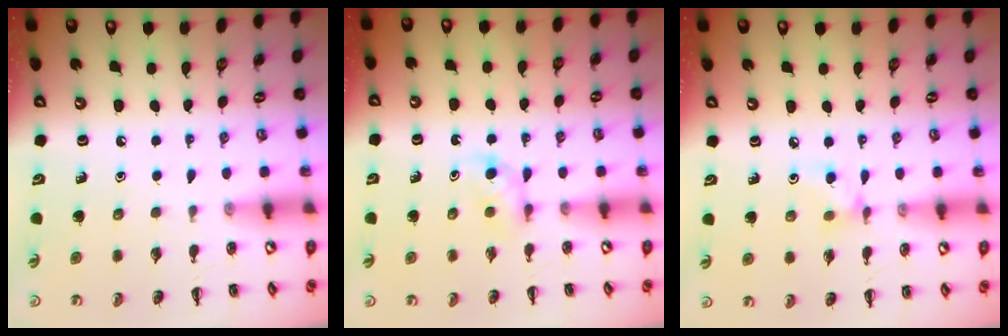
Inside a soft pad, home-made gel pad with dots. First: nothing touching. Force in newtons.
{"total": 2.9, "press": 2.6, "slide": 1.2}
{"total": 4.4, "press": 4.3, "slide": 0.7}